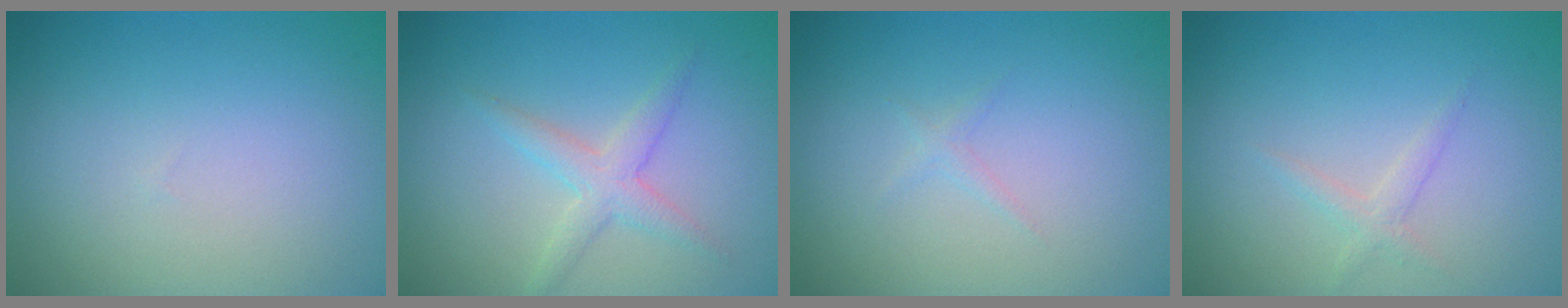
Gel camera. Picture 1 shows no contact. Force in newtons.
{"total": 2.4, "press": 2.4, "slide": 0.1}
{"total": 0.6, "press": 0.6, "slide": 0.1}
{"total": 1.2, "press": 1.2, "slide": 0.1}